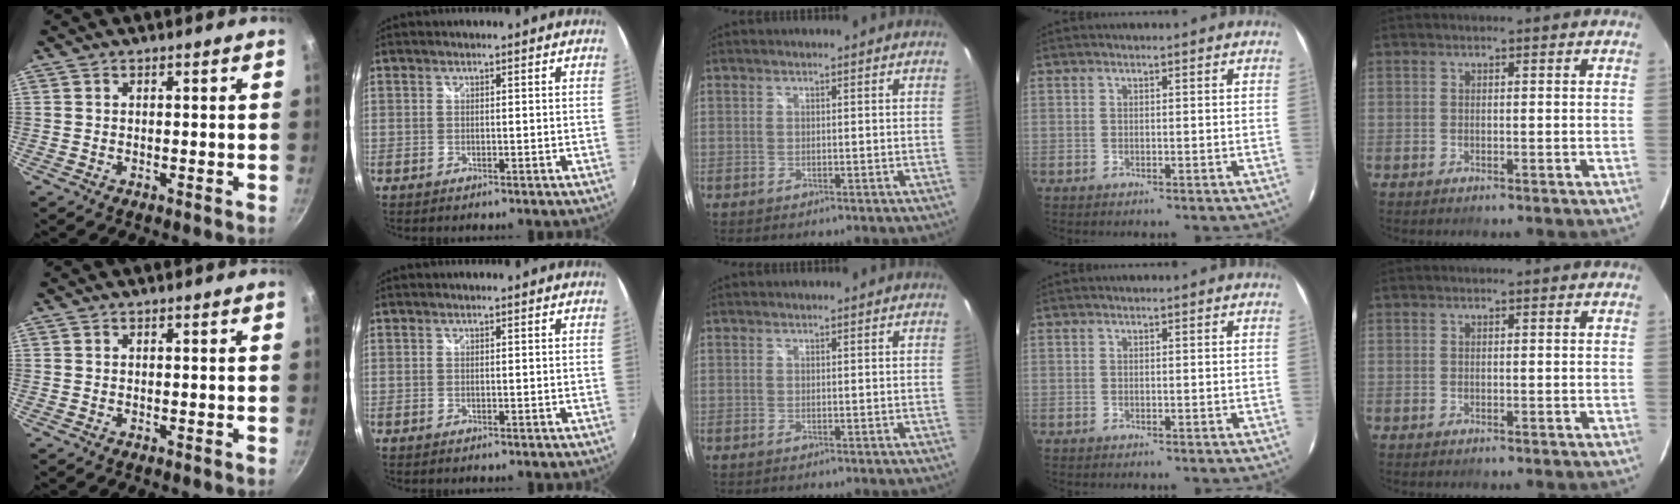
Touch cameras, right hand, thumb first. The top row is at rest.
{}